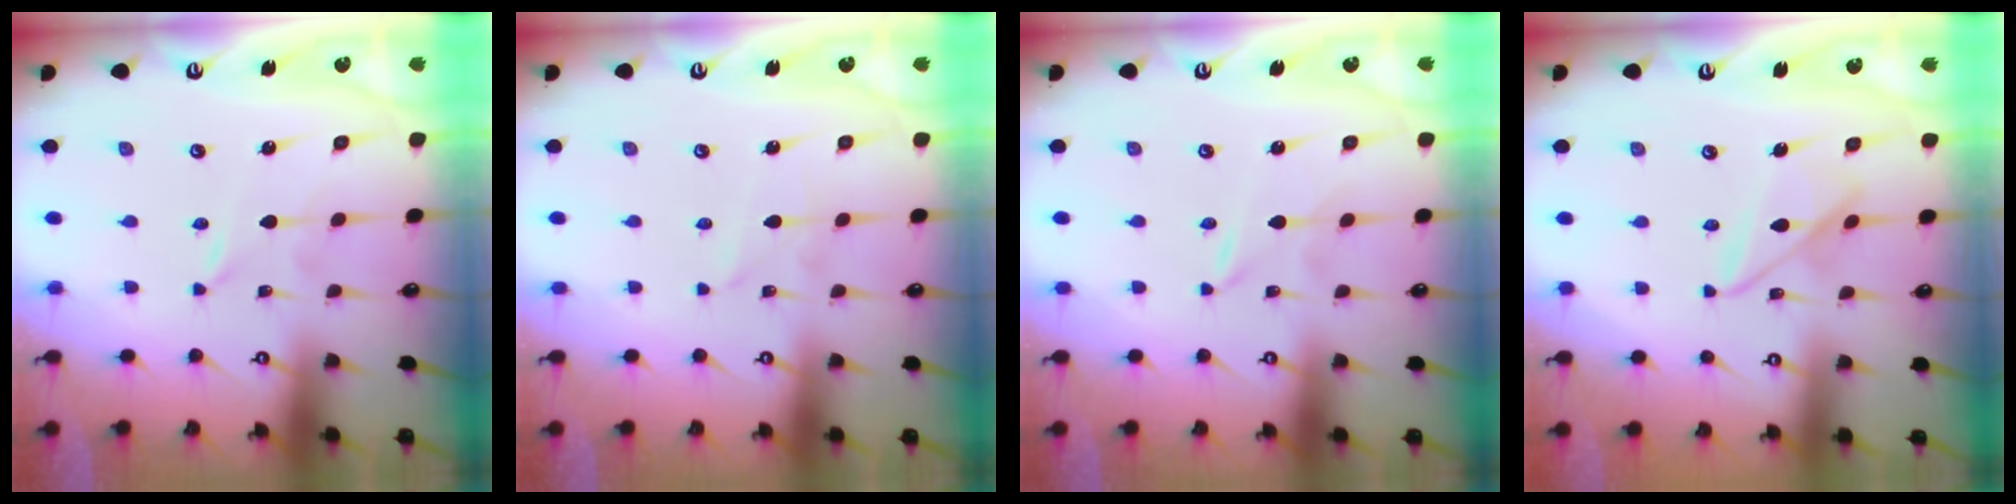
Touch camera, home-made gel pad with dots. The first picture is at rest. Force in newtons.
{"total": 1.6, "press": 1.6, "slide": 0.2}
{"total": 0.0}
{"total": 8.9, "press": 8.9, "slide": 0.6}